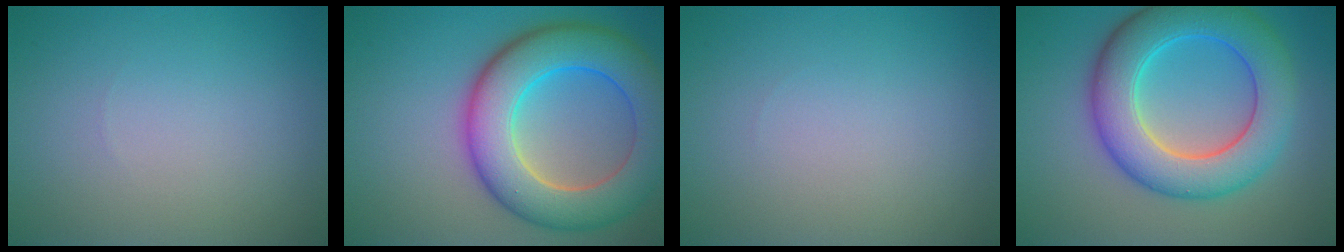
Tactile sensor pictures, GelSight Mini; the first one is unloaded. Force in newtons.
{"total": 10.2, "press": 10.2, "slide": 0.4}
{"total": 0.0}
{"total": 9.0, "press": 9.0, "slide": 0.2}